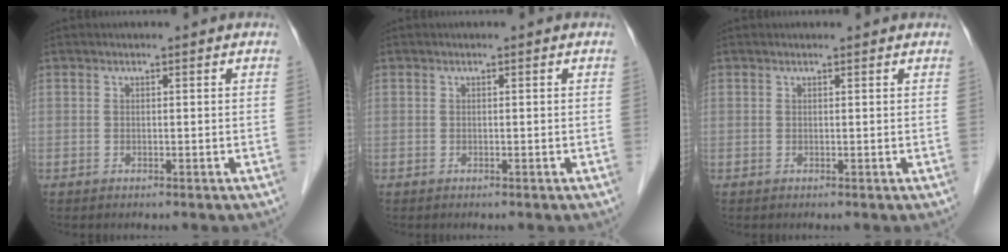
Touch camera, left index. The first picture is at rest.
{"total": 0.0}
{"total": 1.1, "force": [1.0, 0.2, 0.2], "torque": [-0.012, 0.007, 0.013]}